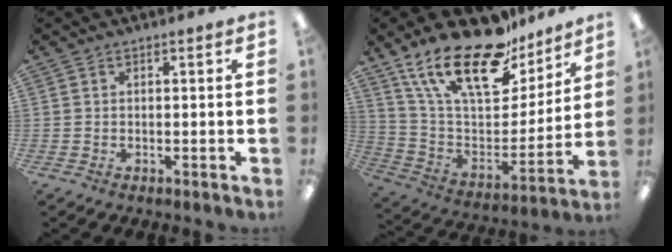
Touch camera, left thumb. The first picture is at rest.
{"total": 24.5, "force": [17.6, 9.5, 14.1], "torque": [-0.261, -0.111, 0.307]}